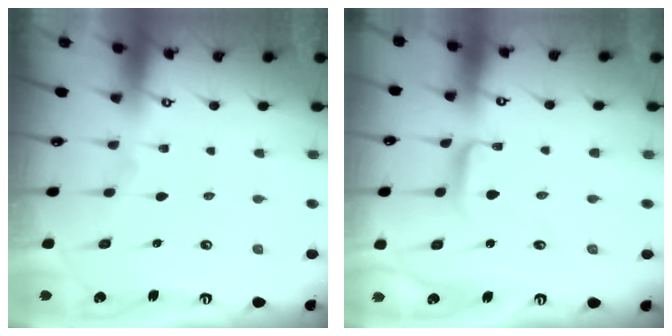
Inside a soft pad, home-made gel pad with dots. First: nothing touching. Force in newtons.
{"total": 5.5, "press": 5.5, "slide": 0.4}